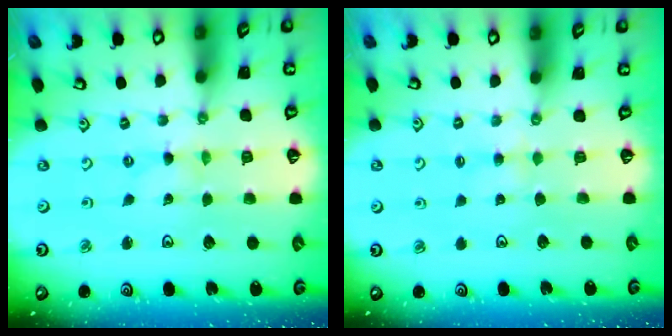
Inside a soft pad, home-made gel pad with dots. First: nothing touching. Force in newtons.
{"total": 2.0, "press": 2.0, "slide": 0.3}